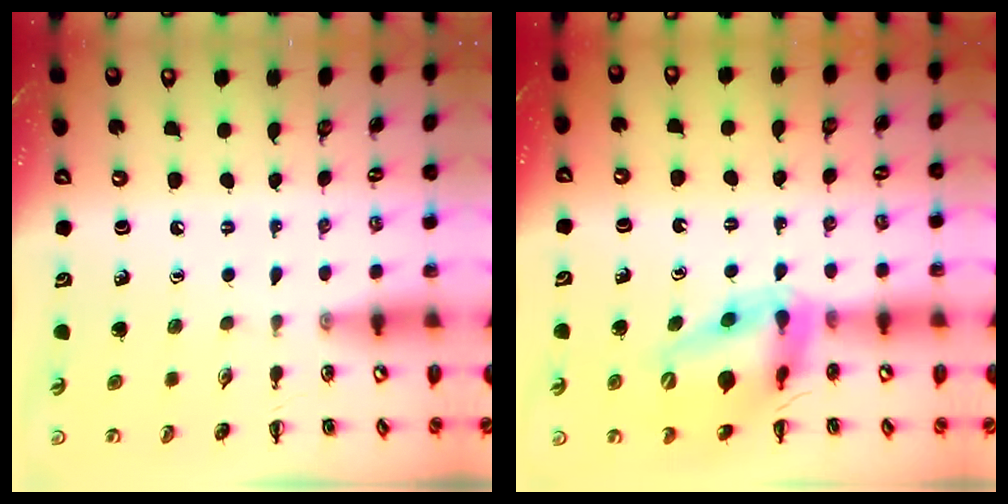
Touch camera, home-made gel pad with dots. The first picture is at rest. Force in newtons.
{"total": 14.3, "press": 13.8, "slide": 4.0}